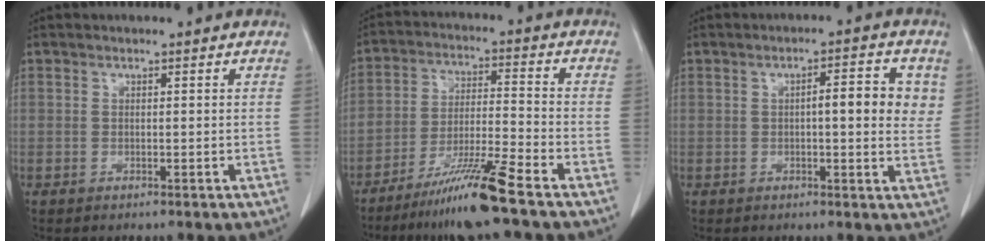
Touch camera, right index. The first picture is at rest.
{"total": 10.3, "force": [-7.5, -0.7, 7.0], "torque": [-0.125, -0.026, -0.141]}
{"total": 6.7, "force": [1.3, 1.6, 6.3], "torque": [-0.084, 0.009, 0.012]}